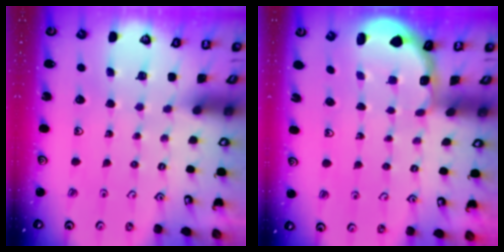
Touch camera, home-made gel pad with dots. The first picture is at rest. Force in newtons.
{"total": 1.9, "press": 1.8, "slide": 0.7}